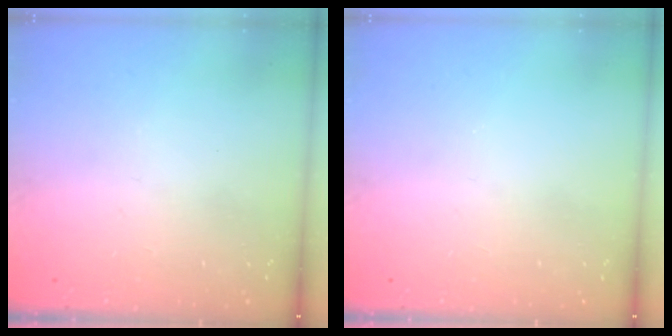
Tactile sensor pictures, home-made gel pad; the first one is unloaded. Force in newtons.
{"total": 0.0}